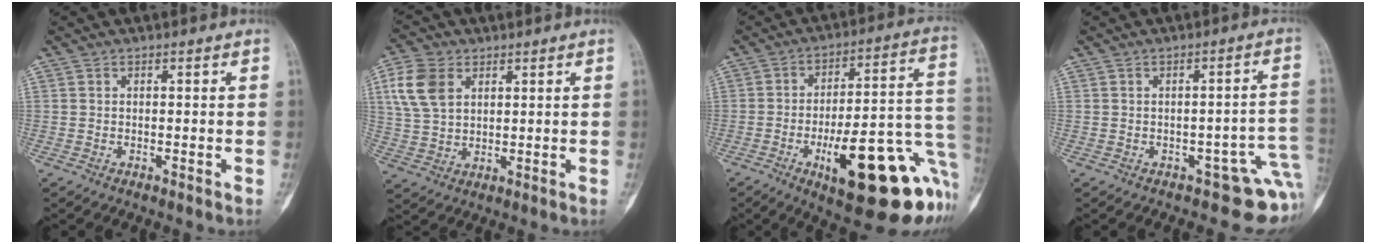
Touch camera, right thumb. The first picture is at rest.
{"total": 9.4, "force": [3.4, 6.4, 6.0], "torque": [-0.119, -0.003, 0.071]}
{"total": 25.7, "force": [-9.2, 8.1, 22.6], "torque": [-0.245, 0.037, -0.118]}
{"total": 7.8, "force": [-3.2, 3.8, 6.0], "torque": [-0.029, 0.028, -0.036]}